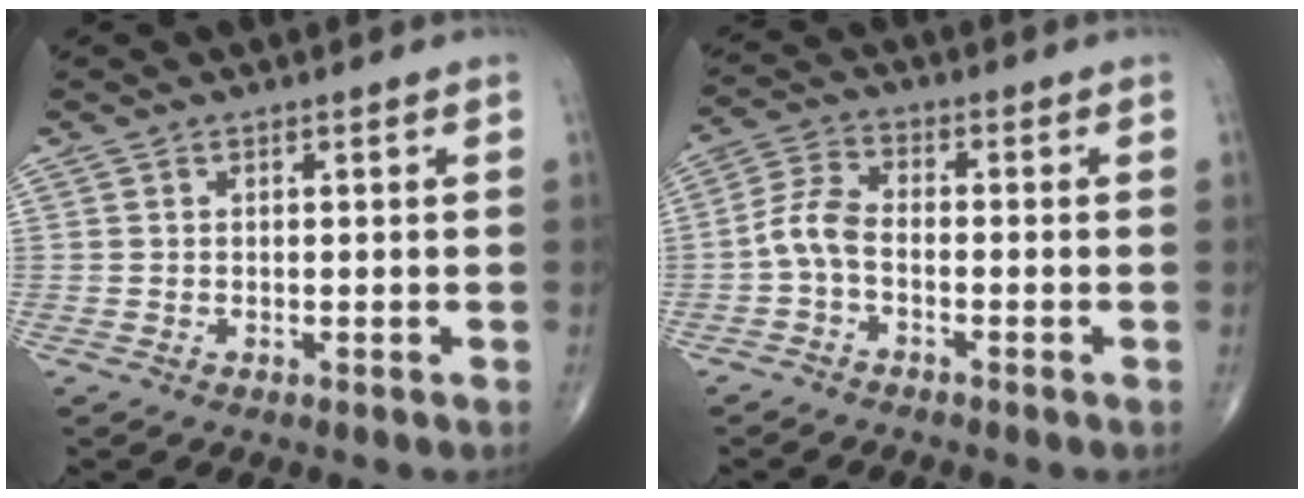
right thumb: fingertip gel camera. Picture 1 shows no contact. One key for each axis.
{"total": 5.3, "fx": -1.7, "fy": 2.7, "fz": 4.3, "tx": -0.094, "ty": 0.022, "tz": -0.045}